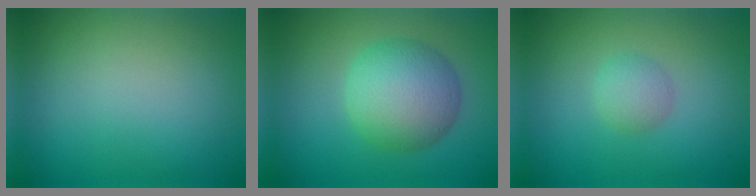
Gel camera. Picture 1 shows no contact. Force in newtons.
{"total": 6.7, "press": 6.7, "slide": 0.2}
{"total": 1.8, "press": 1.8, "slide": 0.1}